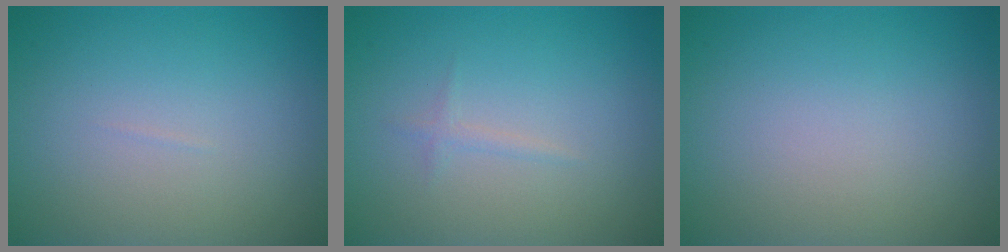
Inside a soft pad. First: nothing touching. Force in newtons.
{"total": 0.7, "press": 0.7, "slide": 0.1}
{"total": 0.0}